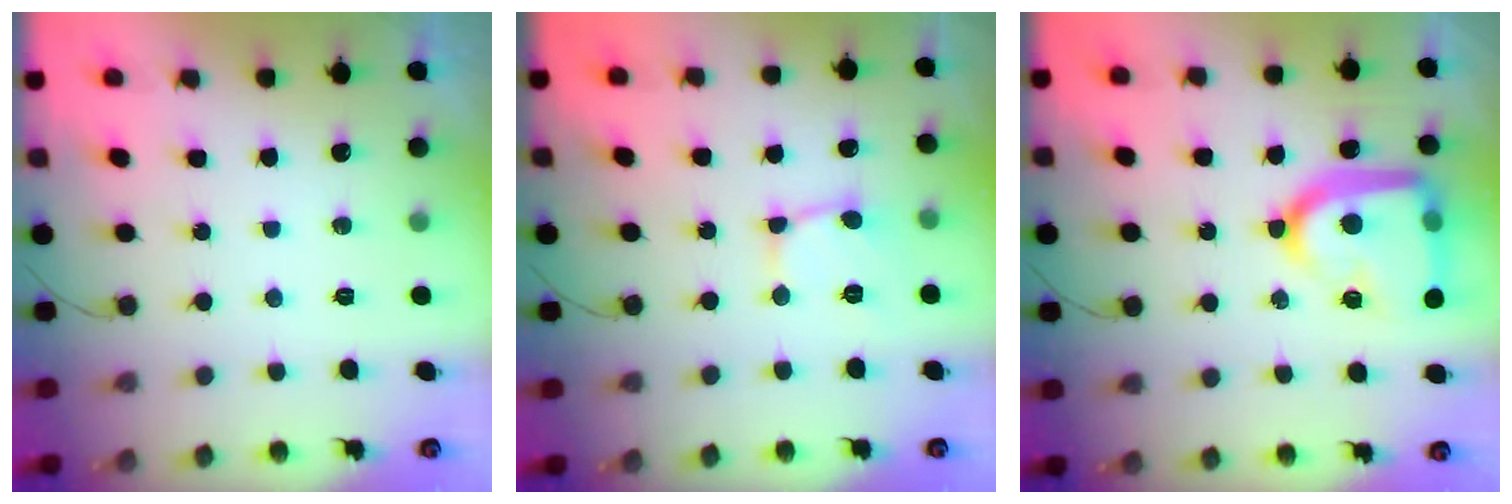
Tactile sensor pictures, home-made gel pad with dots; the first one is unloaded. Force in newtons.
{"total": 2.8, "press": 2.8, "slide": 0.3}
{"total": 21.7, "press": 21.7, "slide": 1.8}